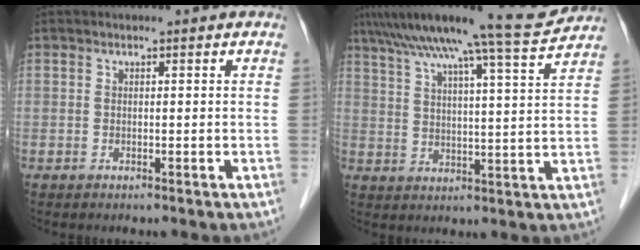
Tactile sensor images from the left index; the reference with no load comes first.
{"total": 16.7, "force": [14.5, -1.2, 8.1], "torque": [-0.136, -0.003, 0.206]}